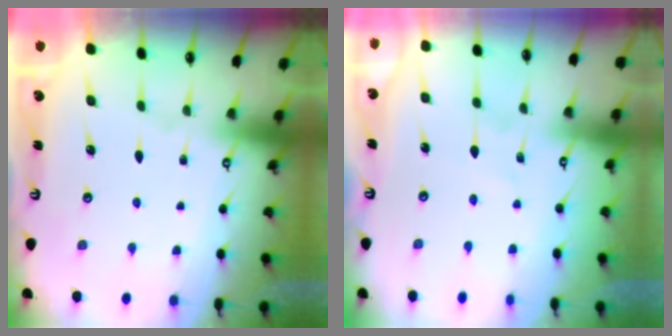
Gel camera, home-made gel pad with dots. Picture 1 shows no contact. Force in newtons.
{"total": 1.5, "press": 1.5, "slide": 0.2}